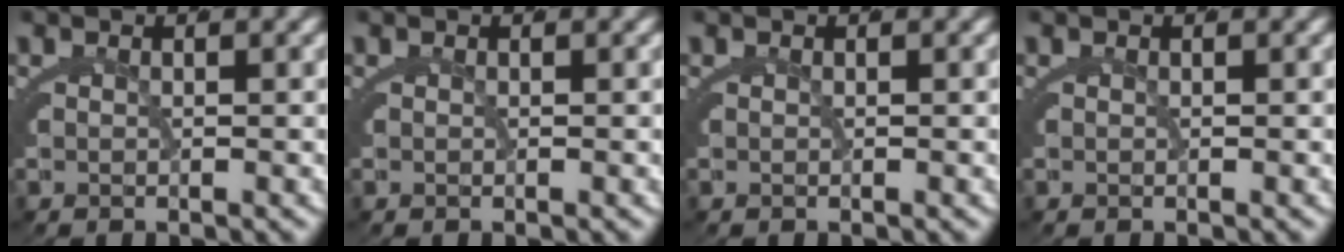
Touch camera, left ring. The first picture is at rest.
{"total": 0.0}
{"total": 0.0}
{"total": 0.0}